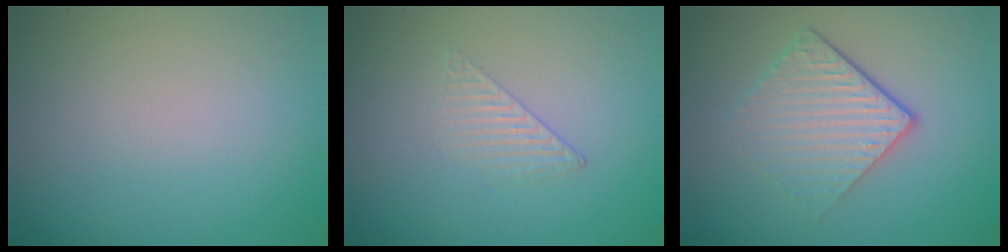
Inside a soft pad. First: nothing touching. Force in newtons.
{"total": 1.4, "press": 0.3, "slide": 1.4}
{"total": 4.4, "press": 2.9, "slide": 3.3}